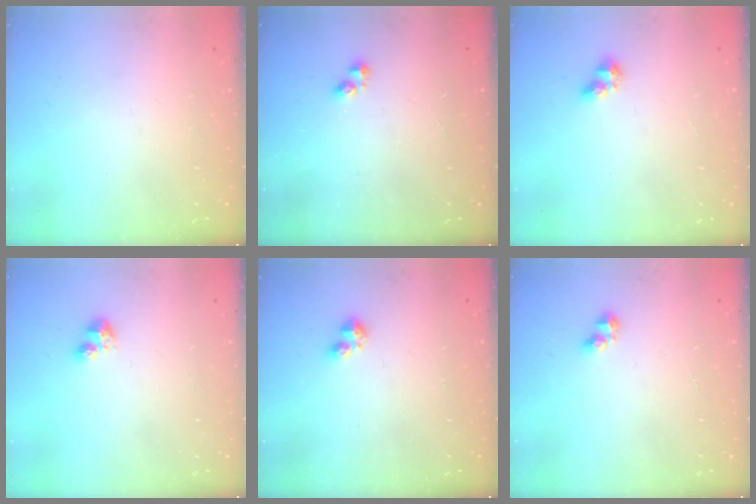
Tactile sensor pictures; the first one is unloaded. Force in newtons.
{"total": 2.8, "press": 2.7, "slide": 0.5}
{"total": 5.9, "press": 5.9, "slide": 0.5}
{"total": 3.5, "press": 3.5, "slide": 0.4}
{"total": 2.9, "press": 2.8, "slide": 0.6}
{"total": 2.6, "press": 2.5, "slide": 0.7}